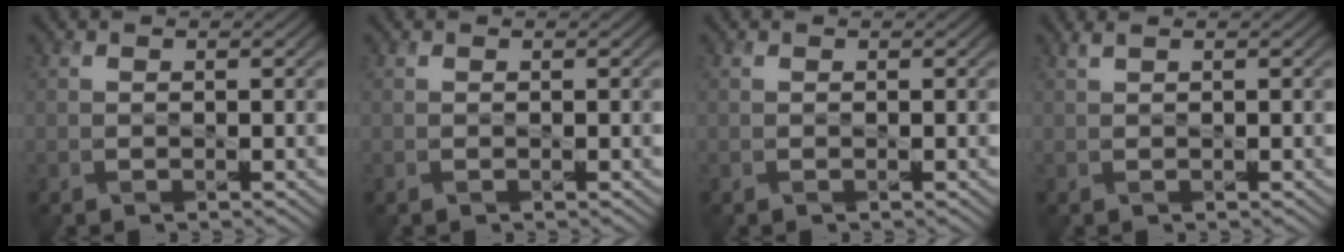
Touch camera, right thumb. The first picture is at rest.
{"total": 0.0}
{"total": 0.0}
{"total": 1.2, "force": [0.6, 0.3, 1.0], "torque": [-0.012, 0.012, 0.008]}